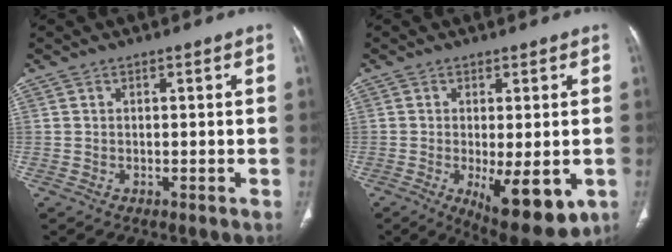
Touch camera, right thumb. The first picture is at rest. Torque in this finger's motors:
{"motor_torque": [-0.09, 0.87, 0.04, -0.03, 0.22]}